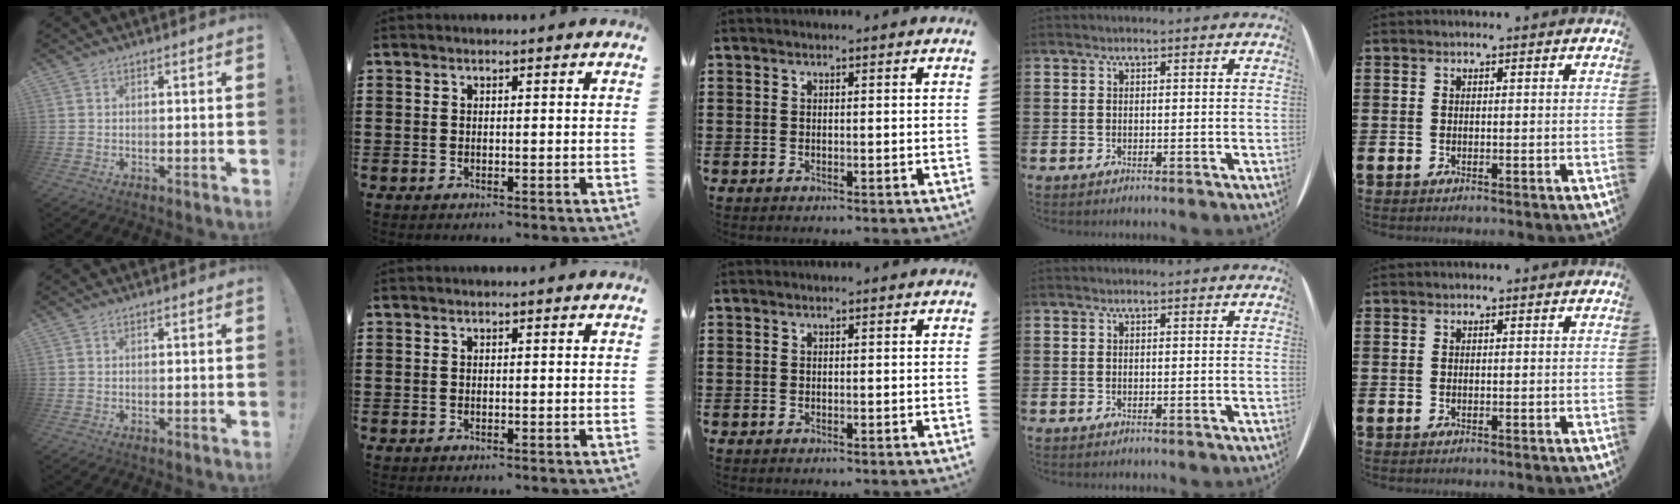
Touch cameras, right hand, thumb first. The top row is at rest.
{}